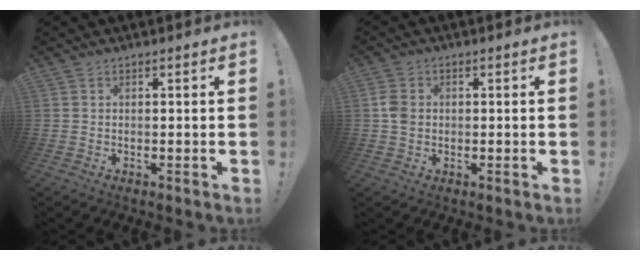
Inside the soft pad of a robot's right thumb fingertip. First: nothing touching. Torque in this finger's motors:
{"motor_torque": [0.05, 0.24, 0.51, -0.31, 0.20]}